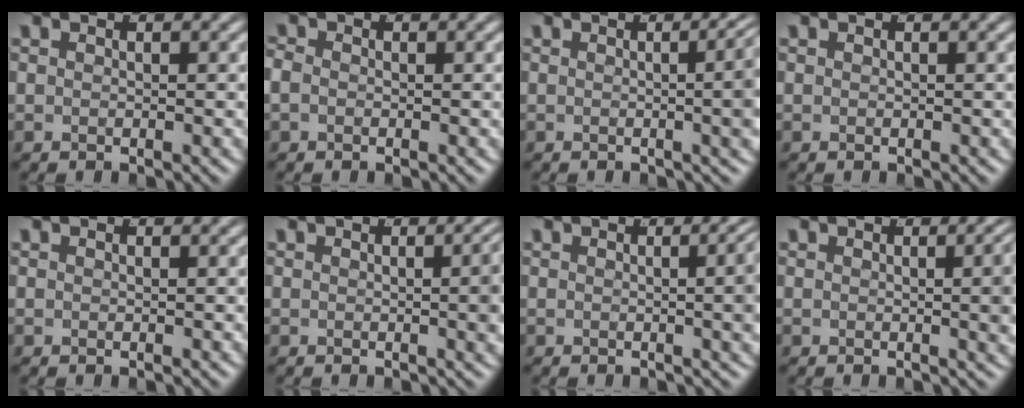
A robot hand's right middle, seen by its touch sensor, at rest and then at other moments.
{"total": 1.4, "force": [-0.3, 1.2, 0.7], "torque": [-0.023, -0.006, -0.005]}
{"total": 5.6, "force": [0.7, 1.9, 5.2], "torque": [-0.029, 0.023, -0.004]}
{"total": 0.0}
{"total": 0.0}
{"total": 3.6, "force": [0.3, 1.0, 3.4], "torque": [-0.017, 0.013, -0.005]}
{"total": 4.8, "force": [0.7, 1.6, 4.5], "torque": [-0.024, 0.021, -0.003]}
{"total": 3.8, "force": [0.4, 1.1, 3.6], "torque": [-0.020, 0.012, -0.002]}